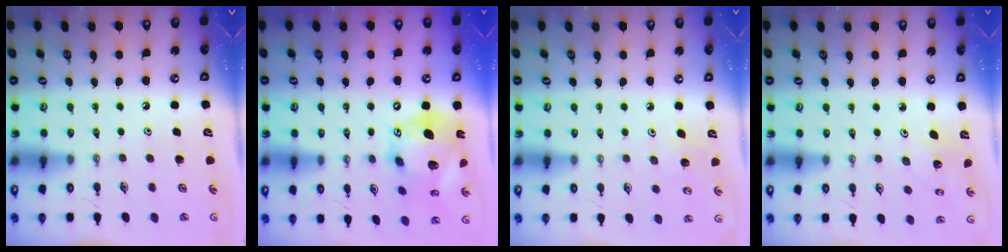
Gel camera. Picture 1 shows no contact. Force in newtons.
{"total": 18.8, "press": 18.5, "slide": 3.3}
{"total": 5.5, "press": 5.3, "slide": 1.6}
{"total": 2.2, "press": 2.2, "slide": 0.2}